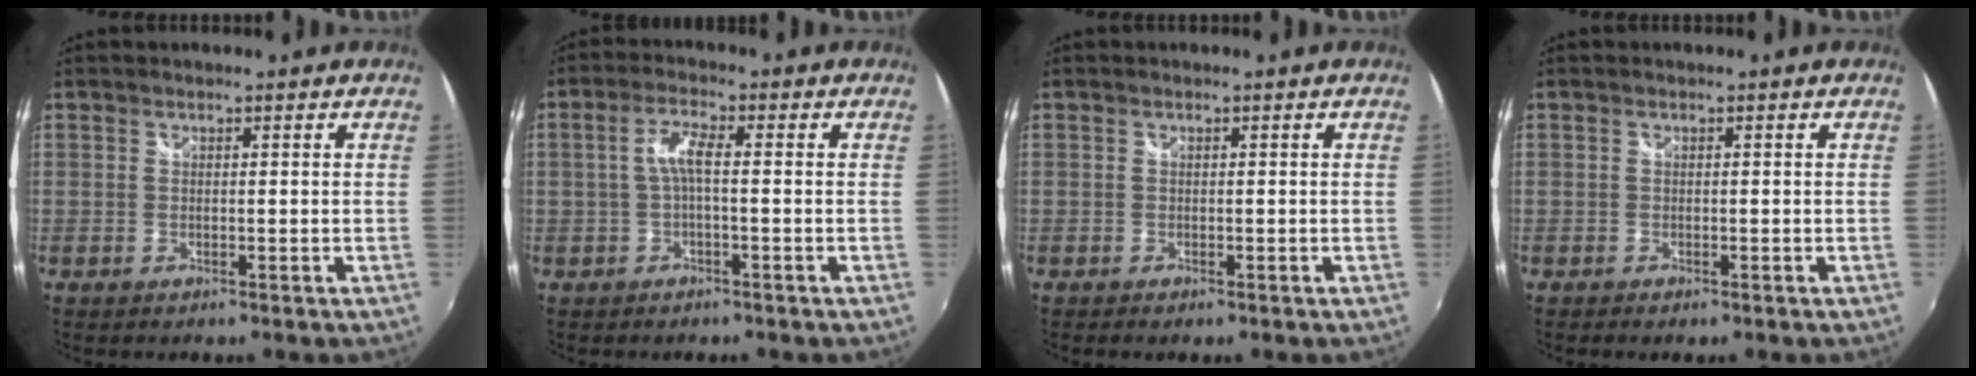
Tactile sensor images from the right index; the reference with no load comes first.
{"total": 3.8, "force": [-0.5, 0.5, 3.7], "torque": [-0.077, 0.008, -0.010]}
{"total": 0.6, "force": [-0.4, 0.4, 0.2], "torque": [-0.008, -0.004, -0.010]}
{"total": 0.8, "force": [-0.6, 0.5, 0.3], "torque": [-0.010, -0.005, -0.012]}